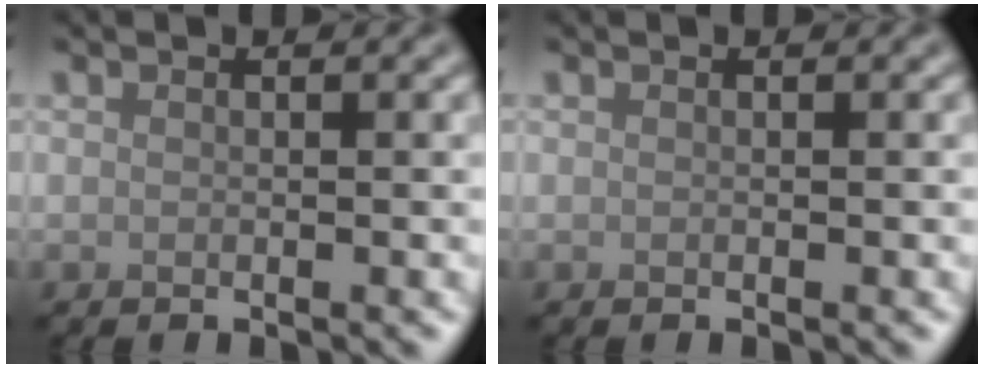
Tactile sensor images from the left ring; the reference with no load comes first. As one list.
[{"total": 0.0}]